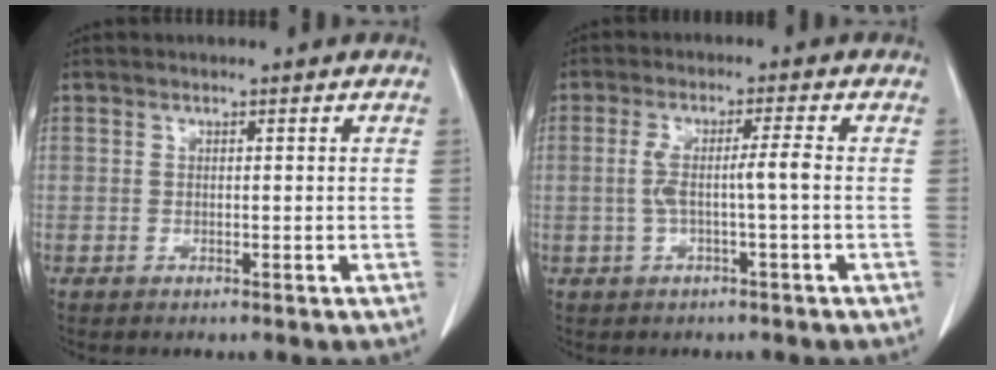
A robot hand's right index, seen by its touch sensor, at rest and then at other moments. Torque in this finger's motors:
{"motor_torque": [0.76, -0.14, 0.38, 0.10]}